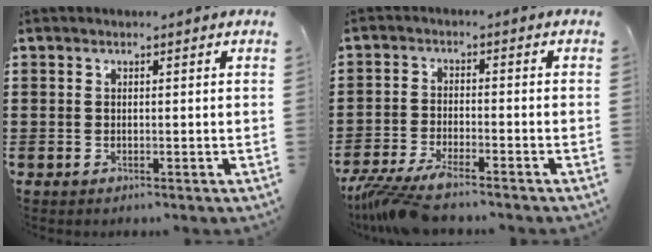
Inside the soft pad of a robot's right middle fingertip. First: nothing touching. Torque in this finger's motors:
{"motor_torque": [1.26, 0.01, 0.37, 0.12]}